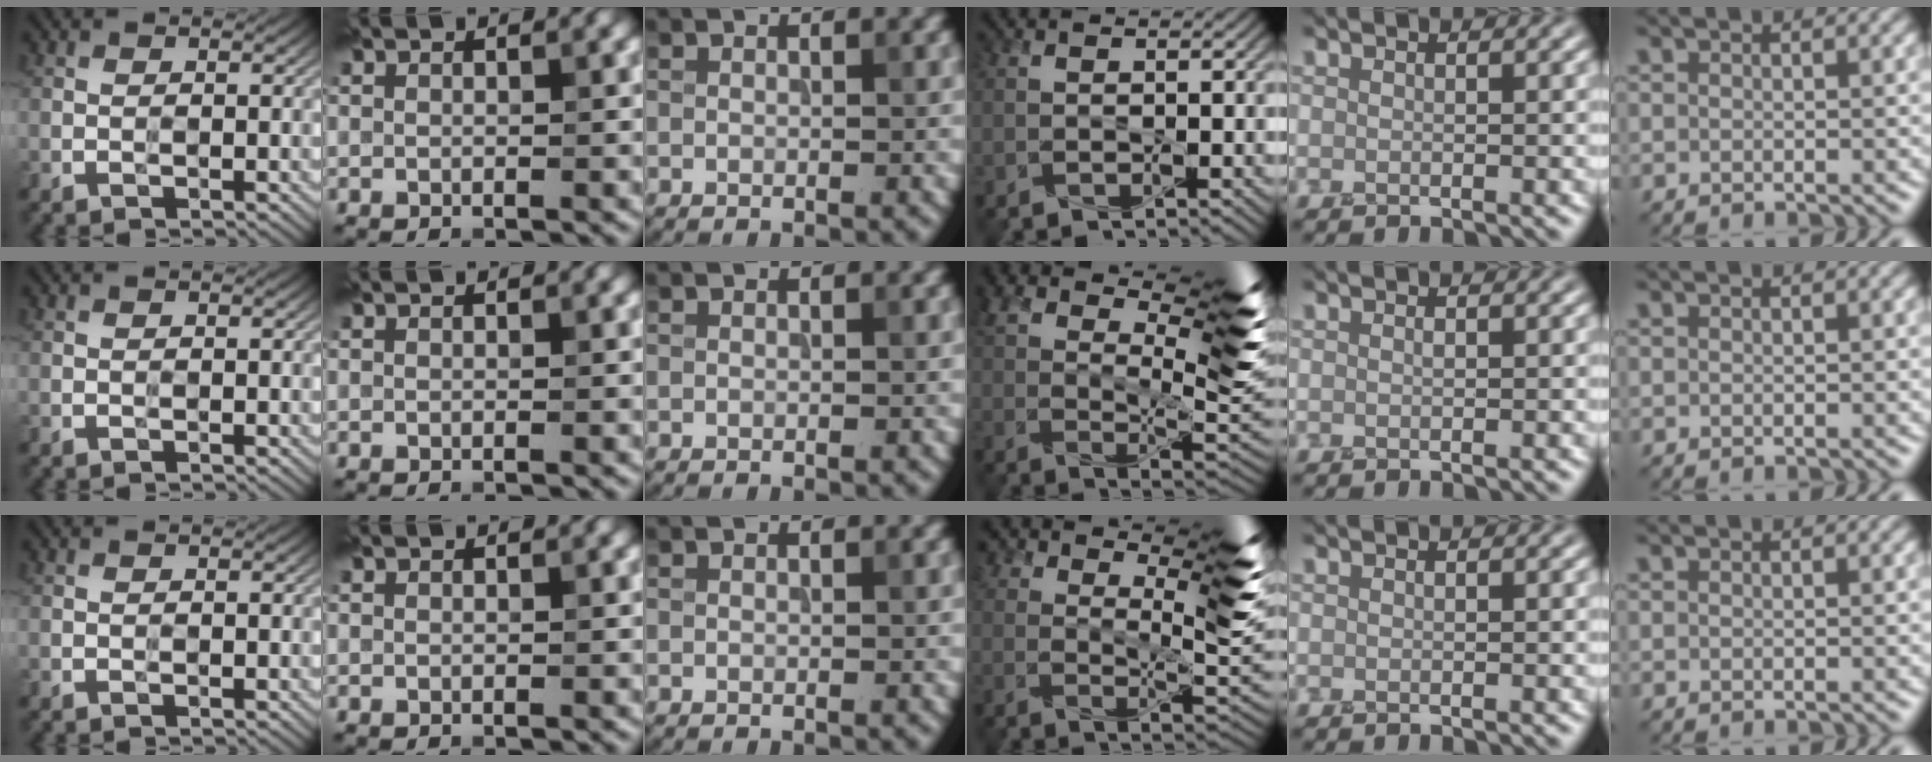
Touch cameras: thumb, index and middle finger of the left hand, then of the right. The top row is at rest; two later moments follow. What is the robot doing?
{"motion": "squeeze", "object": "paper clamp"}